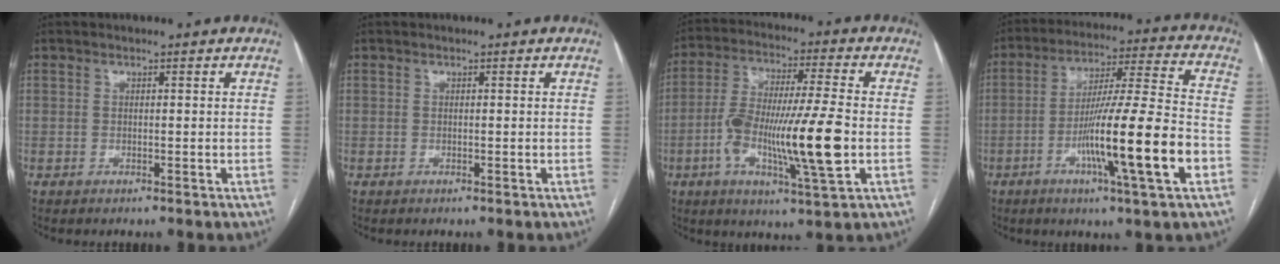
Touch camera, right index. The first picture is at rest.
{"total": 0.0}
{"total": 15.9, "force": [-3.4, 1.1, 15.5], "torque": [-0.291, -0.004, -0.060]}
{"total": 16.9, "force": [-5.7, -0.5, 15.9], "torque": [-0.277, -0.007, -0.094]}